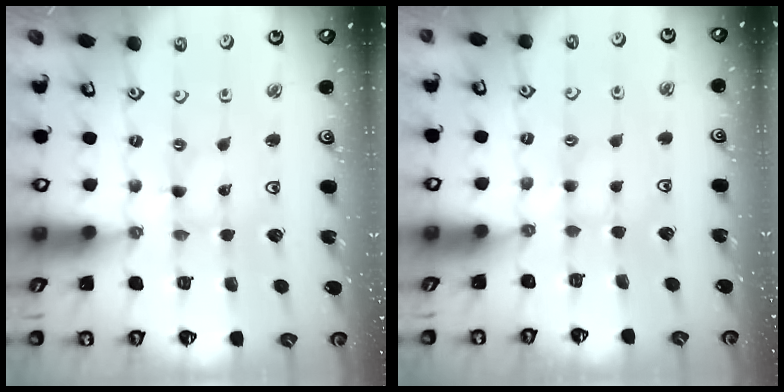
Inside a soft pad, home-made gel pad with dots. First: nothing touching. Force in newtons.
{"total": 3.1, "press": 3.1, "slide": 0.5}